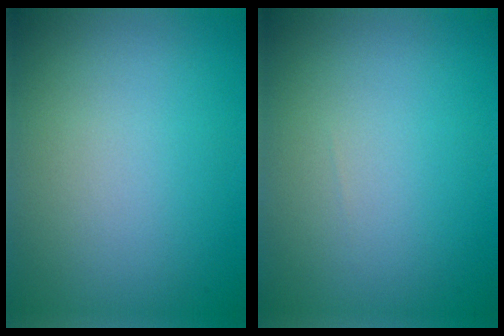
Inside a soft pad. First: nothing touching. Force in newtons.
{"total": 0.0}